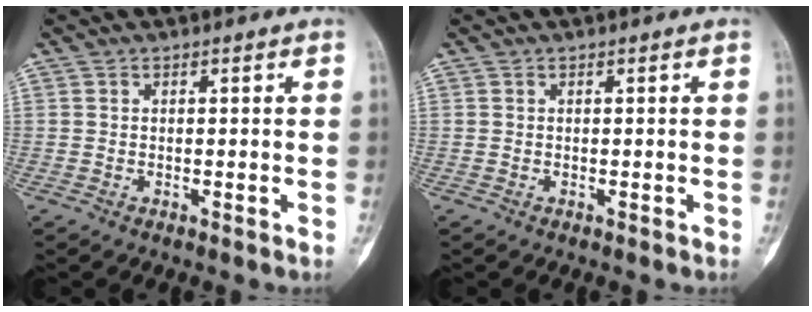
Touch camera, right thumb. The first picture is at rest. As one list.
[{"total": 0.0}]